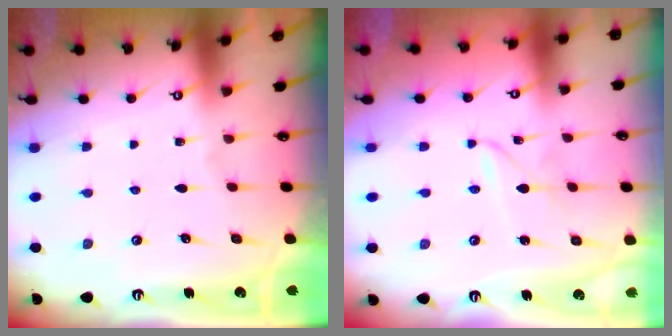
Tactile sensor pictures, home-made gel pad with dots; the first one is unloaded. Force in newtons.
{"total": 1.9, "press": 1.8, "slide": 0.3}